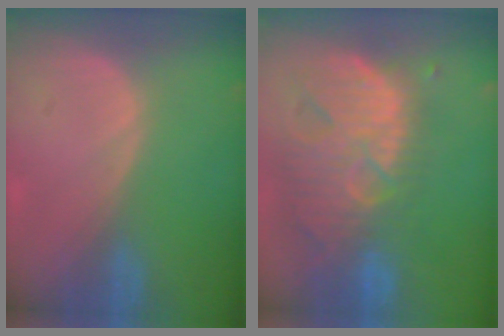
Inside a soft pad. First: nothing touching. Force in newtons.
{"total": 13.7, "press": 11.6, "slide": 7.3}